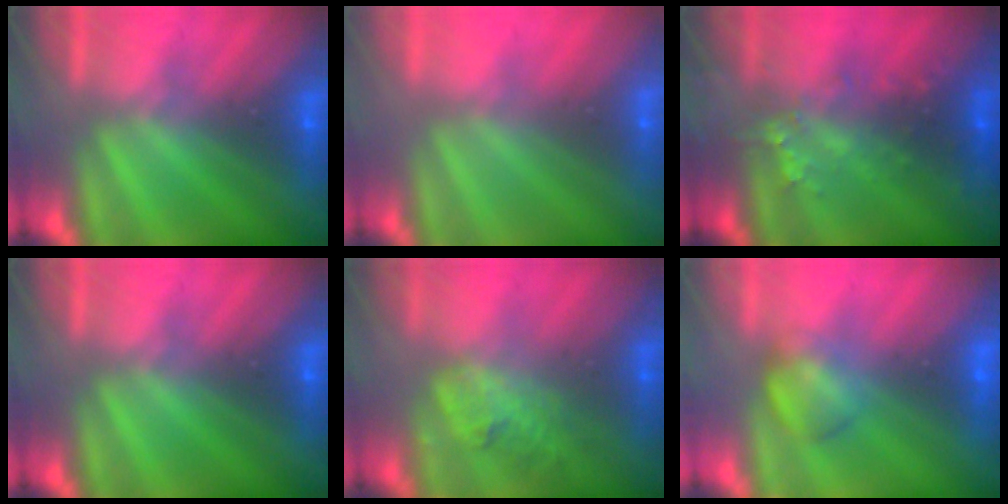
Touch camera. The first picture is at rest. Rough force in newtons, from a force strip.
{"total": 2.8}
{"total": 5.8}
{"total": 0.0}
{"total": 1.8}
{"total": 4.6}